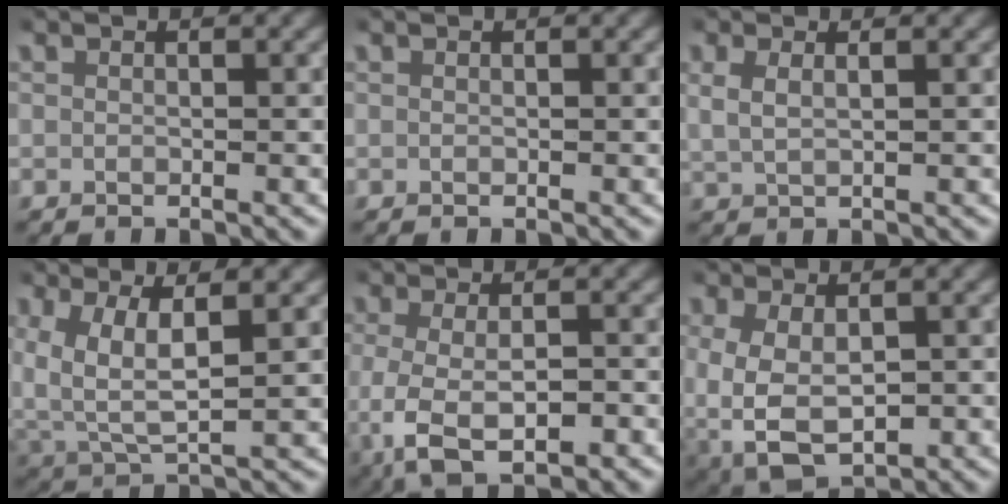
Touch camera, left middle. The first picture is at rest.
{"total": 0.0}
{"total": 2.3, "force": [0.9, 1.3, 1.6], "torque": [-0.038, 0.001, 0.020]}
{"total": 5.3, "force": [1.4, 3.1, 4.1], "torque": [-0.091, -0.016, 0.035]}
{"total": 6.2, "force": [-1.8, 3.1, 5.0], "torque": [-0.113, -0.015, -0.015]}
{"total": 6.7, "force": [-1.7, 4.7, 4.4], "torque": [-0.117, -0.038, -0.005]}